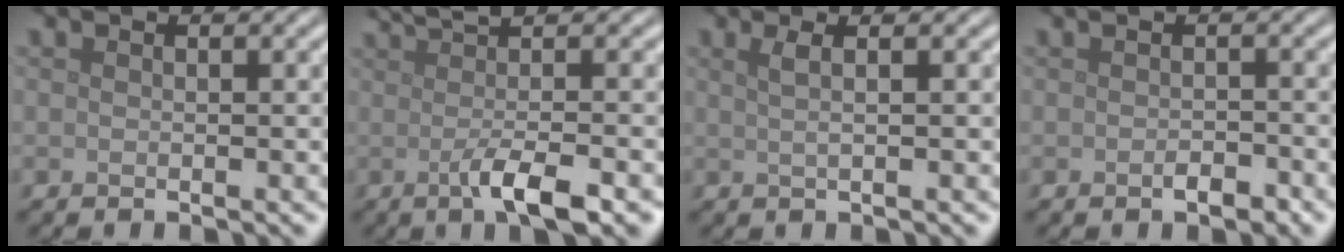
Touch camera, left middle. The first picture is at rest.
{"total": 6.6, "force": [-0.1, 1.7, 6.4], "torque": [-0.081, 0.006, 0.000]}
{"total": 2.3, "force": [1.0, 1.0, 1.9], "torque": [-0.022, 0.001, -0.005]}
{"total": 1.3, "force": [-0.7, 0.5, 1.0], "torque": [-0.017, -0.003, -0.010]}